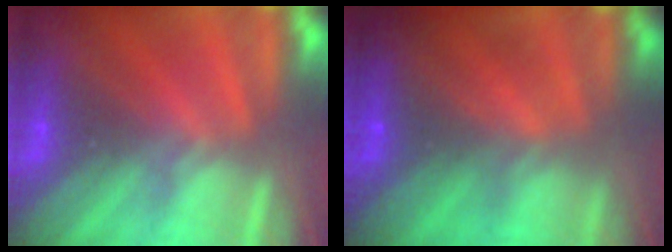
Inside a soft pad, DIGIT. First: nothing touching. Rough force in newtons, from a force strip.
{"total": 7.7}